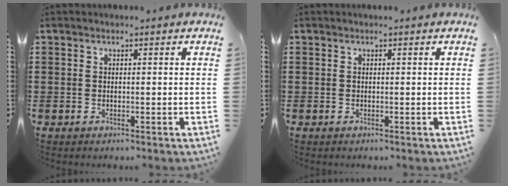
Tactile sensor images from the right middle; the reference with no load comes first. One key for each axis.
{"total": 0.0}